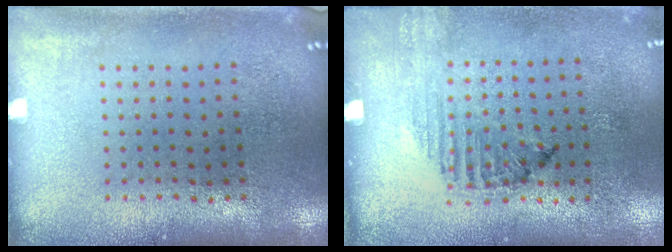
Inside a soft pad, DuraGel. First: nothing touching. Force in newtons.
{"total": 1.2, "press": 1.1, "slide": 0.4}